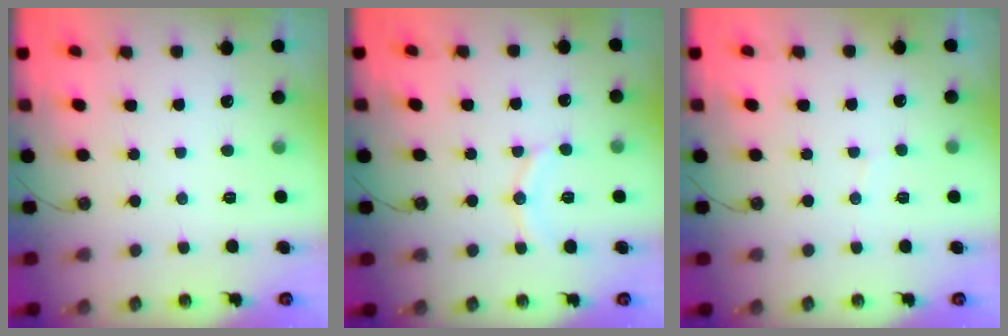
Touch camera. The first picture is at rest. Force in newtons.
{"total": 8.1, "press": 8.1, "slide": 0.8}
{"total": 2.8, "press": 2.8, "slide": 0.2}